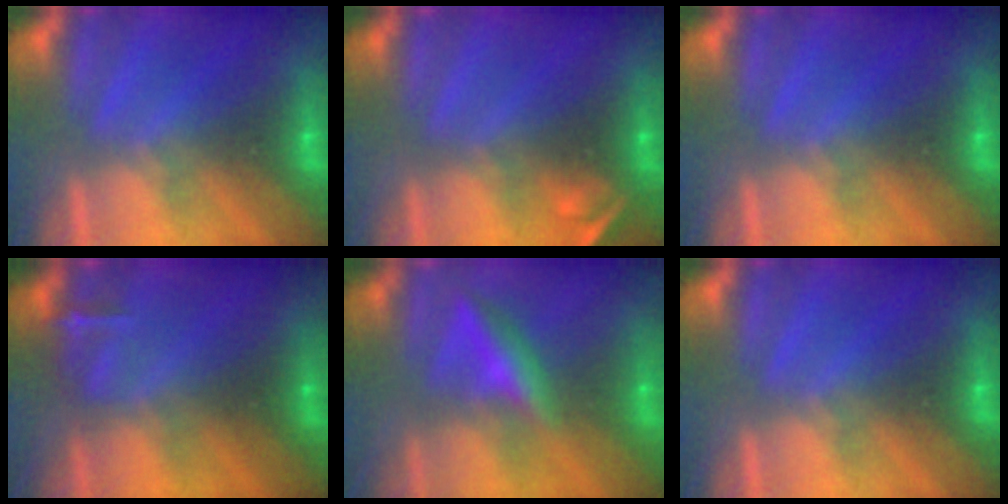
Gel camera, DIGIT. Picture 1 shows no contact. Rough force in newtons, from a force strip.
{"total": 2.1}
{"total": 0.0}
{"total": 3.1}
{"total": 2.4}
{"total": 0.0}